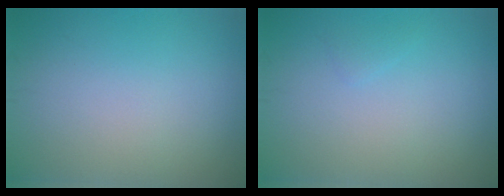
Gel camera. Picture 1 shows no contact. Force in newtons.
{"total": 0.5, "press": 0.5, "slide": 0.0}